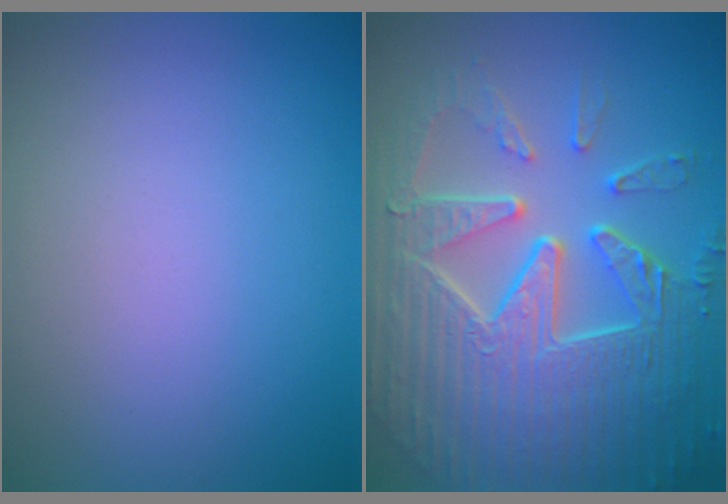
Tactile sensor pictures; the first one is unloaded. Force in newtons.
{"total": 9.8, "press": 6.6, "slide": 7.2}